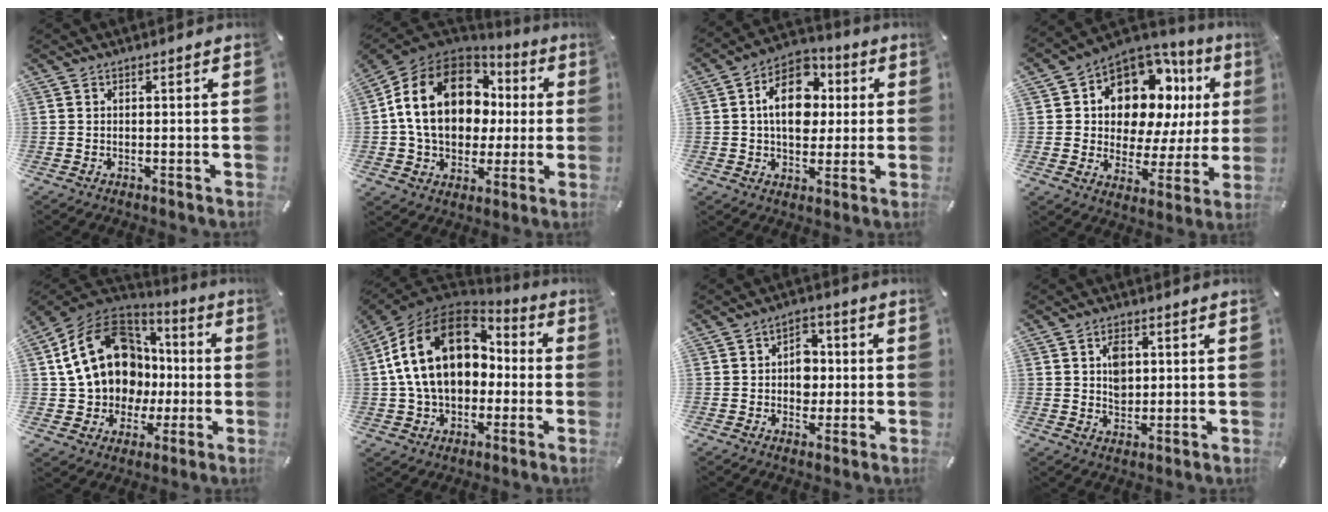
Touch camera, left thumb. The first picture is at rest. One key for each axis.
{"total": 18.3, "fx": 3.1, "fy": 14.3, "fz": 11.0, "tx": -0.235, "ty": -0.001, "tz": 0.062}
{"total": 13.9, "fx": 1.8, "fy": 10.1, "fz": 9.4, "tx": -0.151, "ty": 0.006, "tz": 0.031}
{"total": 14.2, "fx": 7.1, "fy": 9.4, "fz": 8.0, "tx": -0.126, "ty": -0.058, "tz": 0.124}
{"total": 22.0, "fx": 3.2, "fy": 17.8, "fz": 12.5, "tx": -0.251, "ty": 0.000, "tz": 0.077}
{"total": 22.0, "fx": 3.2, "fy": 16.0, "fz": 14.7, "tx": -0.290, "ty": 0.012, "tz": 0.053}
{"total": 6.8, "fx": 0.0, "fy": 5.8, "fz": 3.7, "tx": -0.036, "ty": 0.002, "tz": -0.006}
{"total": 5.5, "fx": 1.2, "fy": 4.3, "fz": 3.2, "tx": -0.036, "ty": -0.005, "tz": 0.015}